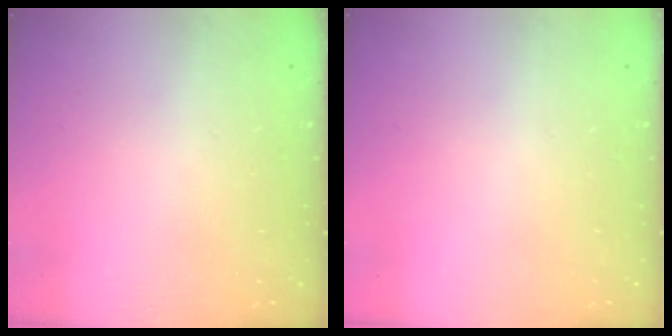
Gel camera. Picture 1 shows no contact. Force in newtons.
{"total": 0.0}